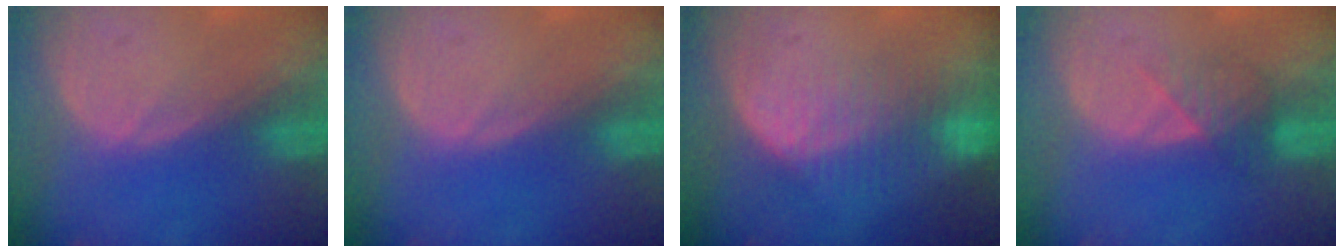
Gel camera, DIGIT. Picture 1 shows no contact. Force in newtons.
{"total": 0.0}
{"total": 8.4, "press": 7.2, "slide": 4.4}
{"total": 3.6, "press": 3.4, "slide": 1.2}